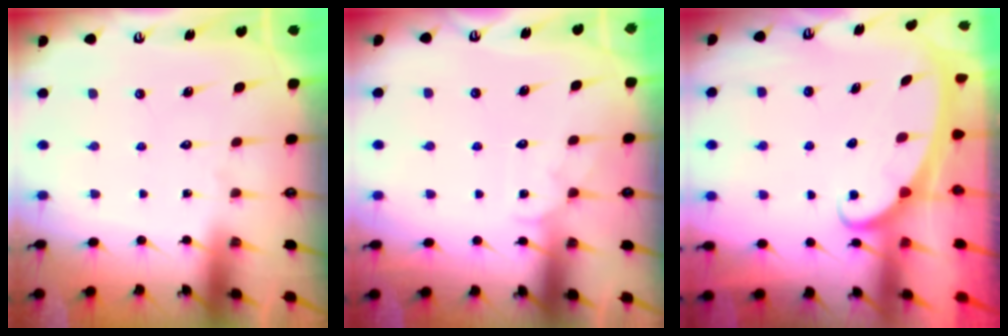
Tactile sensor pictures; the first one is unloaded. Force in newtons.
{"total": 4.0, "press": 4.0, "slide": 0.4}
{"total": 2.3, "press": 2.3, "slide": 0.3}